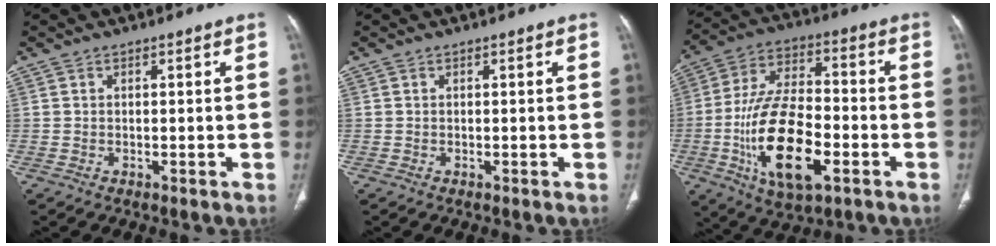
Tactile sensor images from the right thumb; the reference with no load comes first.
{"total": 0.0}
{"total": 19.7, "force": [-5.9, 9.0, 16.5], "torque": [-0.305, 0.020, -0.099]}